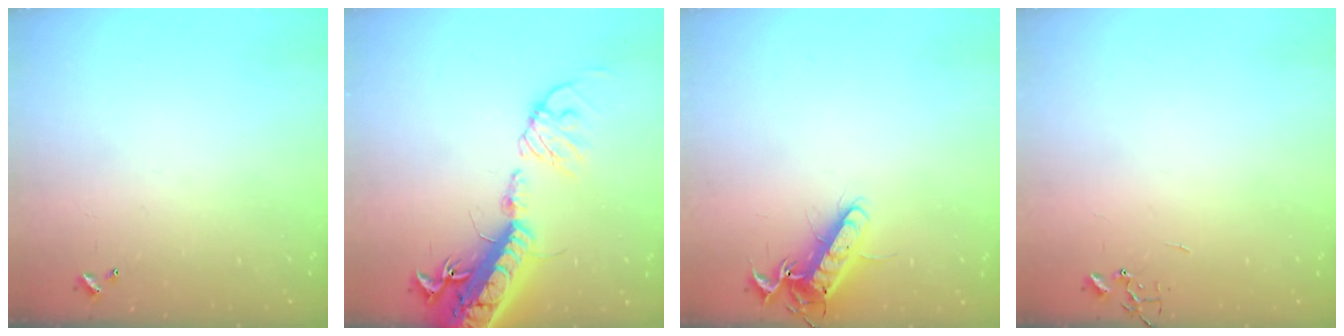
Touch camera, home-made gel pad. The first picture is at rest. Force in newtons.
{"total": 23.1, "press": 22.6, "slide": 4.7}
{"total": 13.2, "press": 13.2, "slide": 1.3}
{"total": 0.0}